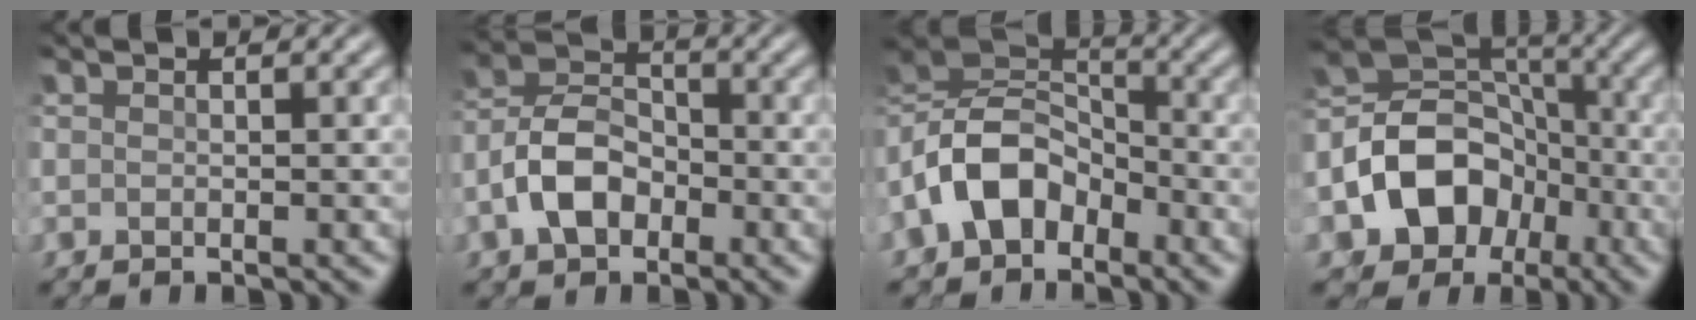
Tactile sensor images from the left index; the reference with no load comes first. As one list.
[{"total": 5.1, "force": [-2.2, 3.2, 3.3], "torque": [-0.072, 0.011, -0.045]}, {"total": 8.3, "force": [-3.6, 5.5, 5.1], "torque": [-0.097, 0.012, -0.085]}, {"total": 9.3, "force": [-3.3, 7.1, 5.0], "torque": [-0.090, 0.007, -0.063]}]